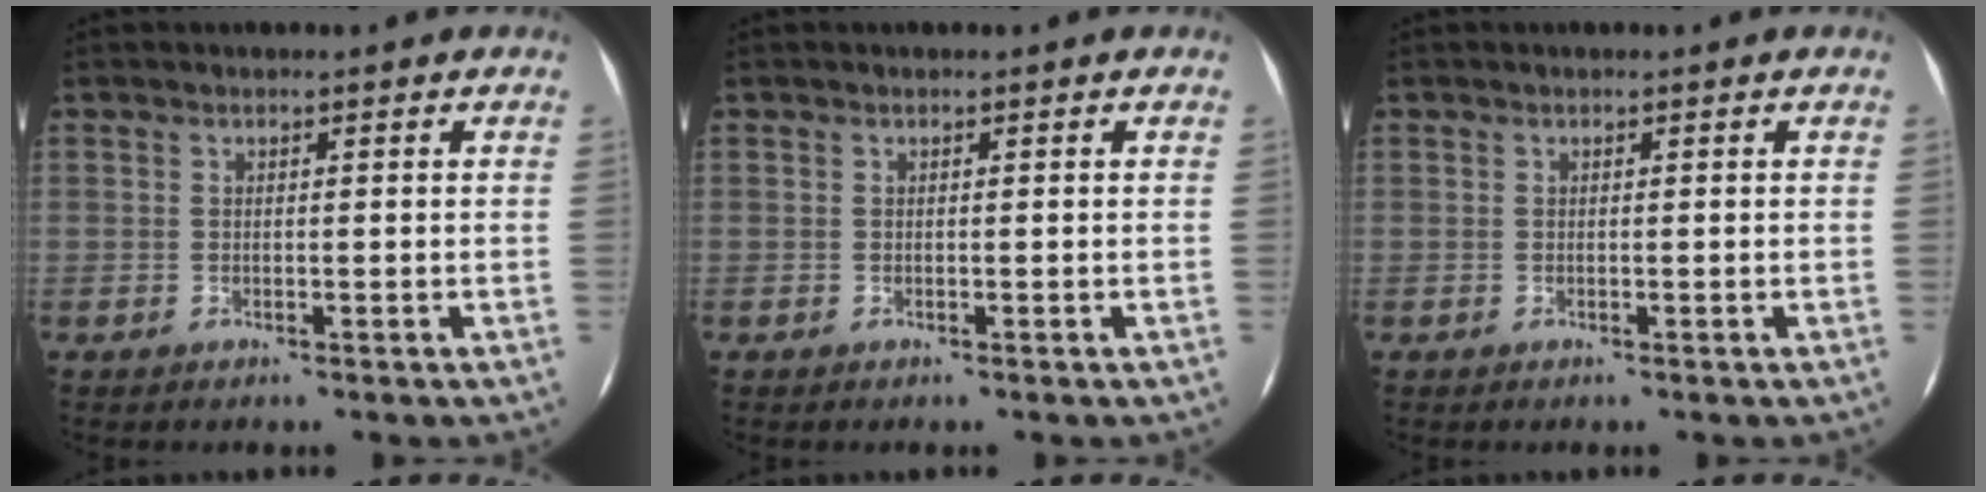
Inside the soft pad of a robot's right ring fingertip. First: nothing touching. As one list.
[{"total": 0.0}, {"total": 0.0}]